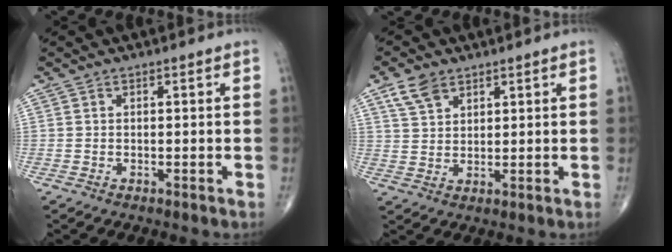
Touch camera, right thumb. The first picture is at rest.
{"total": 5.3, "force": [3.3, 3.2, 2.6], "torque": [-0.041, -0.010, 0.068]}